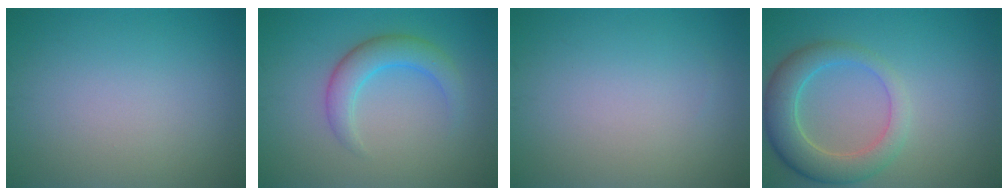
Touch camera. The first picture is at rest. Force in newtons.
{"total": 3.6, "press": 3.6, "slide": 0.0}
{"total": 0.0}
{"total": 5.3, "press": 5.3, "slide": 0.8}